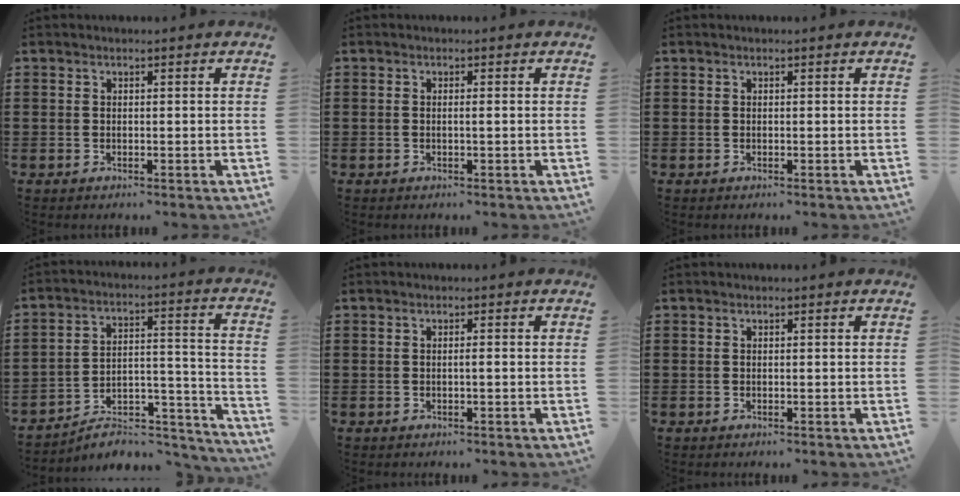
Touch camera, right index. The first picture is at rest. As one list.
[{"total": 0.7, "force": [-0.2, 0.0, 0.7], "torque": [-0.013, -0.004, -0.002]}, {"total": 0.0}, {"total": 6.0, "force": [-5.0, 2.3, 2.3], "torque": [-0.036, 0.005, -0.095]}, {"total": 0.7, "force": [-0.2, 0.0, 0.7], "torque": [-0.013, -0.004, -0.003]}, {"total": 0.0}]